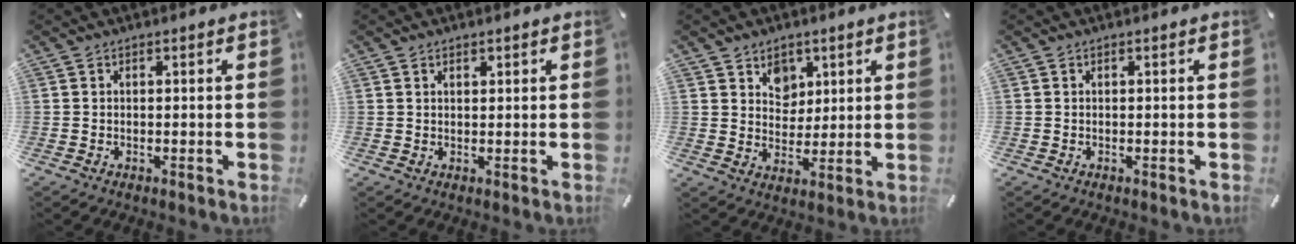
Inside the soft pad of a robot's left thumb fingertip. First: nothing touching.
{"total": 1.0, "force": [0.7, 0.6, 0.3], "torque": [-0.006, 0.002, 0.013]}
{"total": 6.3, "force": [3.4, 5.3, 0.5], "torque": [-0.003, -0.016, 0.059]}
{"total": 0.0}